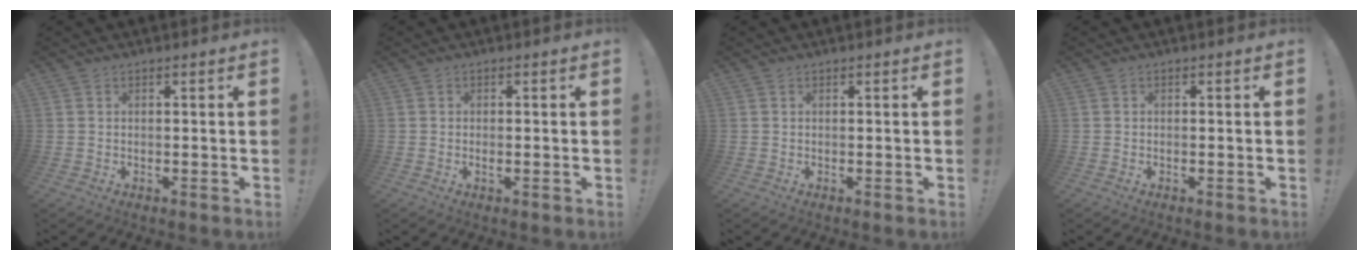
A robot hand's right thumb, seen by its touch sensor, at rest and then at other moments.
{"total": 0.8, "force": [0.0, 0.0, 0.8], "torque": [-0.006, -0.005, -0.002]}
{"total": 0.0}
{"total": 0.0}